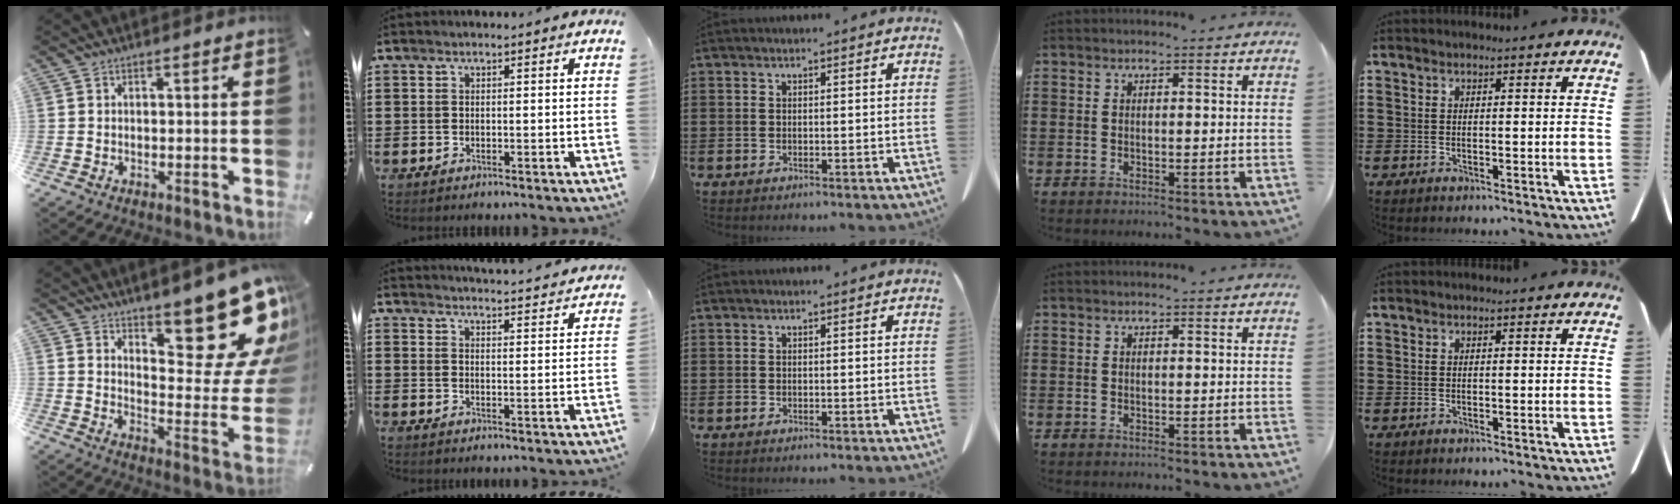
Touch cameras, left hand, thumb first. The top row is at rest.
{"thumb": {"total": 21.5, "force": [14.6, 8.2, 13.5], "torque": [-0.139, -0.135, 0.243]}, "index": {"total": 3.8, "force": [3.8, -0.5, 0.0], "torque": [-0.006, -0.029, 0.065]}}